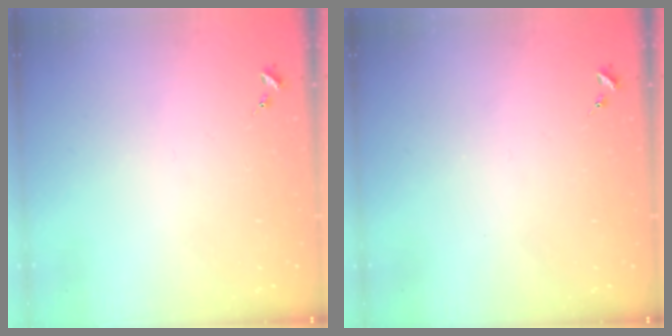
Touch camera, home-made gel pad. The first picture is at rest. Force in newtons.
{"total": 0.0}